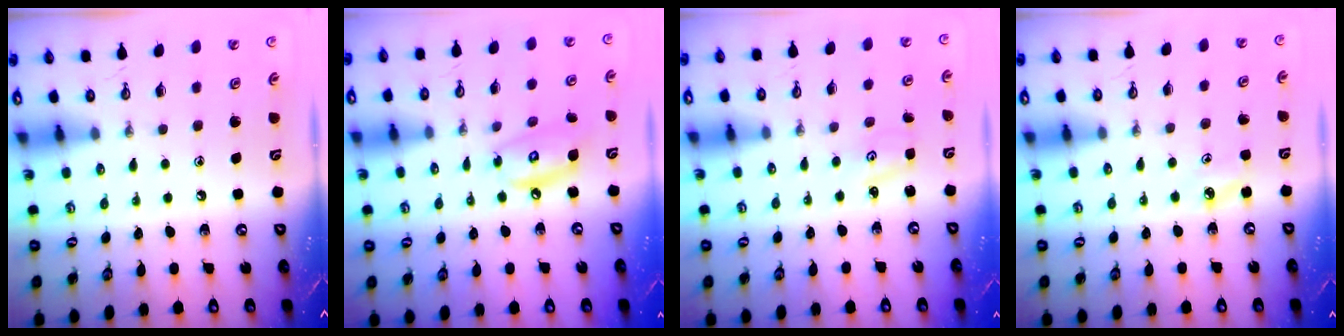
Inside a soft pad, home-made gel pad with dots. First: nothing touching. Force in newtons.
{"total": 10.5, "press": 10.5, "slide": 1.1}
{"total": 1.3, "press": 1.3, "slide": 0.2}
{"total": 4.7, "press": 4.6, "slide": 0.4}